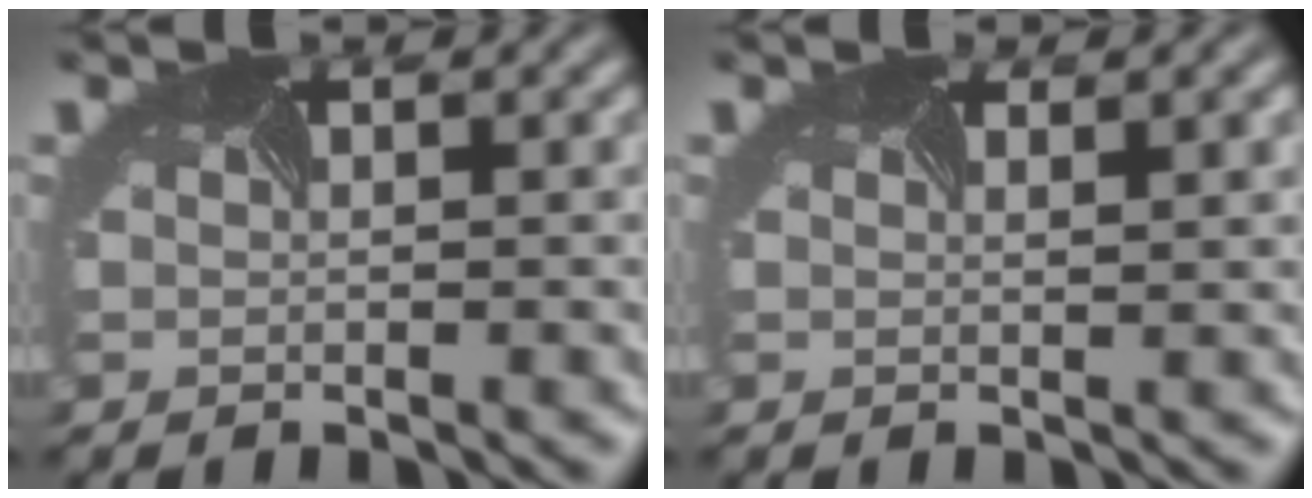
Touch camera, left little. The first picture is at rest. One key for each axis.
{"total": 0.9, "fx": 0.5, "fy": 0.2, "fz": 0.7, "tx": 0.008, "ty": 0.006, "tz": -0.009}